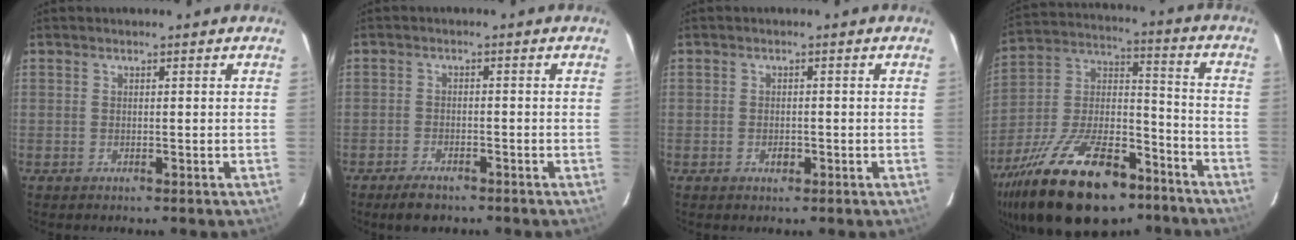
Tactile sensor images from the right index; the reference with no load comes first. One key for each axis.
{"total": 4.3, "fx": -3.3, "fy": 1.7, "fz": 2.1, "tx": -0.053, "ty": -0.002, "tz": -0.056}
{"total": 1.7, "fx": -0.7, "fy": 1.1, "fz": 1.0, "tx": -0.017, "ty": 0.003, "tz": -0.012}
{"total": 28.3, "fx": -18.3, "fy": 12.3, "fz": 17.8, "tx": -0.341, "ty": -0.007, "tz": -0.289}